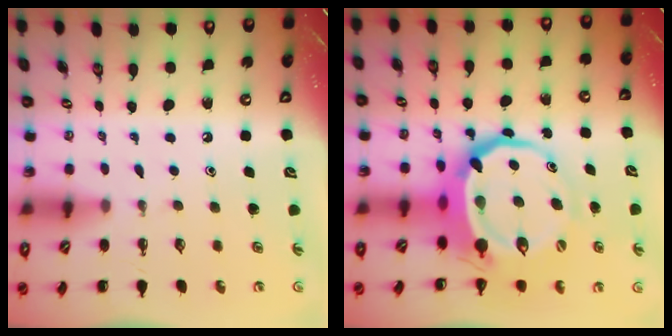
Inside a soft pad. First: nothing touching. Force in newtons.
{"total": 12.2, "press": 11.8, "slide": 3.2}